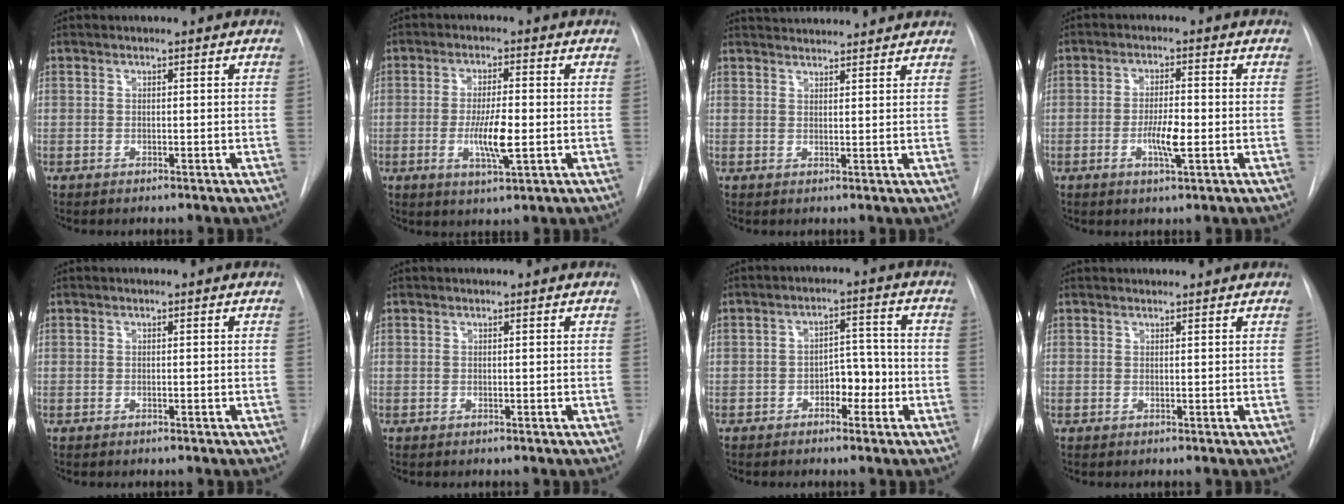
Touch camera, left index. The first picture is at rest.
{"total": 6.4, "force": [-1.1, 0.9, 6.2], "torque": [-0.118, -0.012, -0.019]}
{"total": 9.4, "force": [9.0, 0.7, 2.3], "torque": [-0.037, 0.028, 0.119]}
{"total": 4.6, "force": [-1.2, 0.7, 4.4], "torque": [-0.081, -0.004, -0.020]}
{"total": 0.0}
{"total": 0.9, "force": [0.9, 0.0, 0.2], "torque": [-0.004, 0.009, 0.013]}
{"total": 4.5, "force": [-1.9, 2.6, 3.2], "torque": [-0.038, 0.016, -0.030]}
{"total": 3.8, "force": [3.8, 0.4, 0.6], "torque": [-0.009, 0.029, 0.046]}